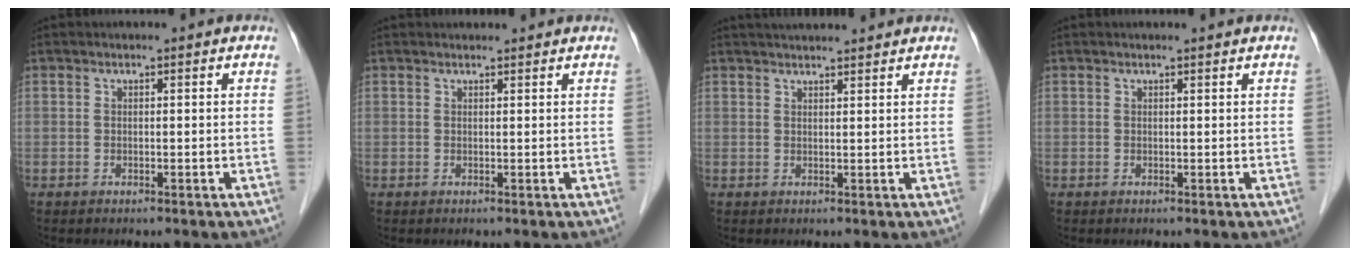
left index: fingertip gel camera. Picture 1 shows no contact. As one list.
[{"total": 2.5, "force": [2.5, 0.3, 0.4], "torque": [-0.011, 0.018, 0.032]}, {"total": 7.2, "force": [6.7, 0.5, 2.5], "torque": [-0.035, 0.034, 0.088]}, {"total": 1.0, "force": [1.0, -0.1, 0.2], "torque": [-0.009, 0.001, 0.014]}]